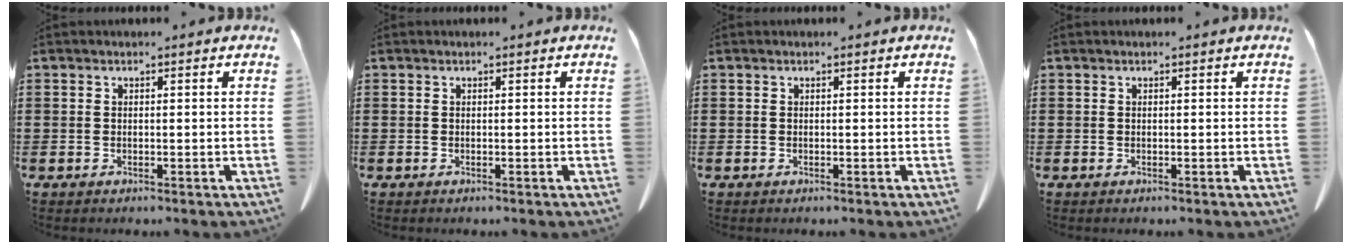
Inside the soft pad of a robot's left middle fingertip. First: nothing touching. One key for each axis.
{"total": 0.0}
{"total": 0.0}
{"total": 0.0}